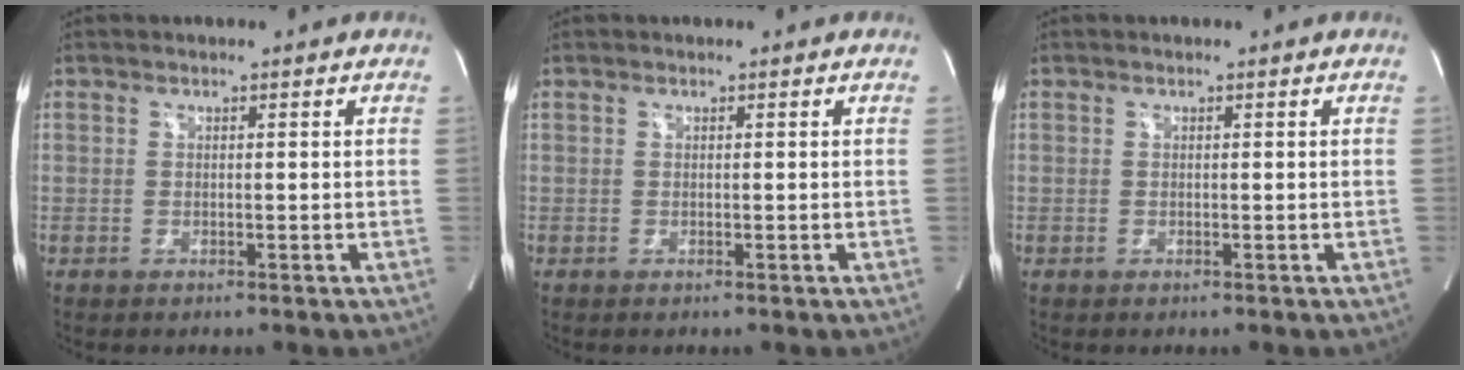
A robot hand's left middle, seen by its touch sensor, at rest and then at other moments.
{"total": 0.0}
{"total": 0.0}